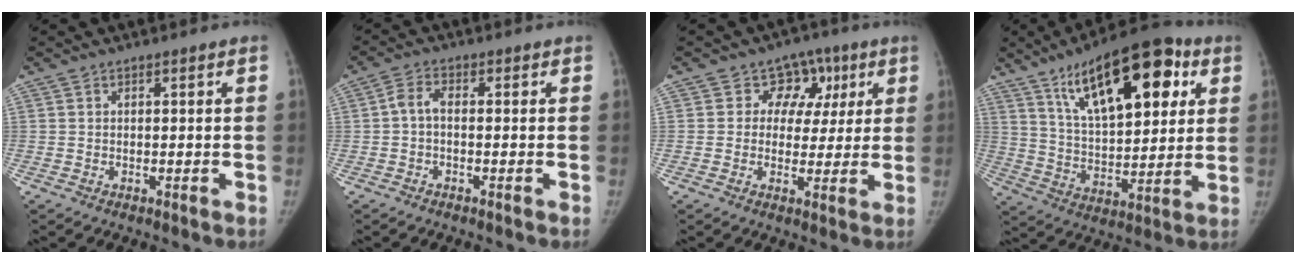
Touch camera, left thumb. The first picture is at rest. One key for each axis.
{"total": 3.0, "fx": -0.6, "fy": 1.6, "fz": 2.5, "tx": -0.049, "ty": 0.013, "tz": -0.021}
{"total": 7.8, "fx": 2.8, "fy": 6.7, "fz": 2.6, "tx": 0.015, "ty": 0.001, "tz": 0.034}
{"total": 22.6, "fx": 10.2, "fy": 9.8, "fz": 17.7, "tx": -0.235, "ty": -0.020, "tz": 0.169}